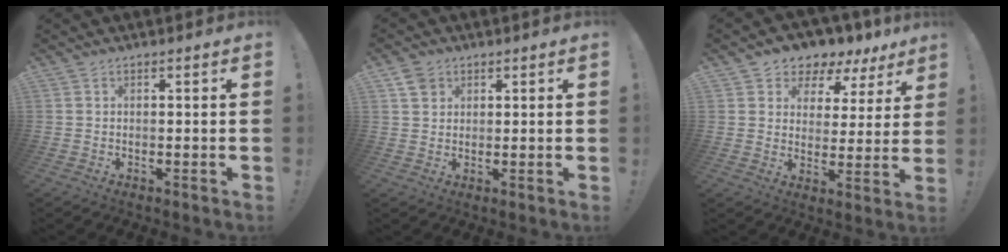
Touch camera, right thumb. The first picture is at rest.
{"total": 3.9, "force": [2.2, 3.0, 1.1], "torque": [-0.014, -0.007, 0.040]}
{"total": 5.5, "force": [3.7, 3.9, 0.9], "torque": [-0.014, -0.040, 0.071]}